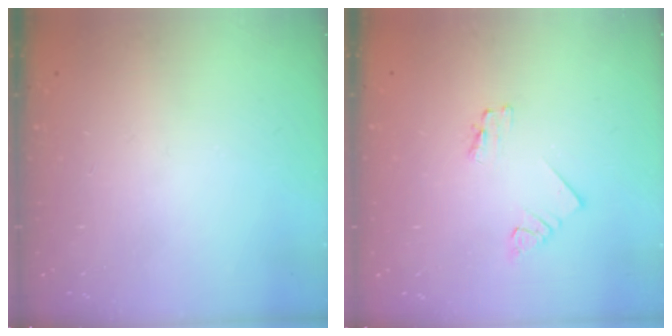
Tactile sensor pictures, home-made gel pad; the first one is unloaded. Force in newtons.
{"total": 1.7, "press": 1.7, "slide": 0.3}